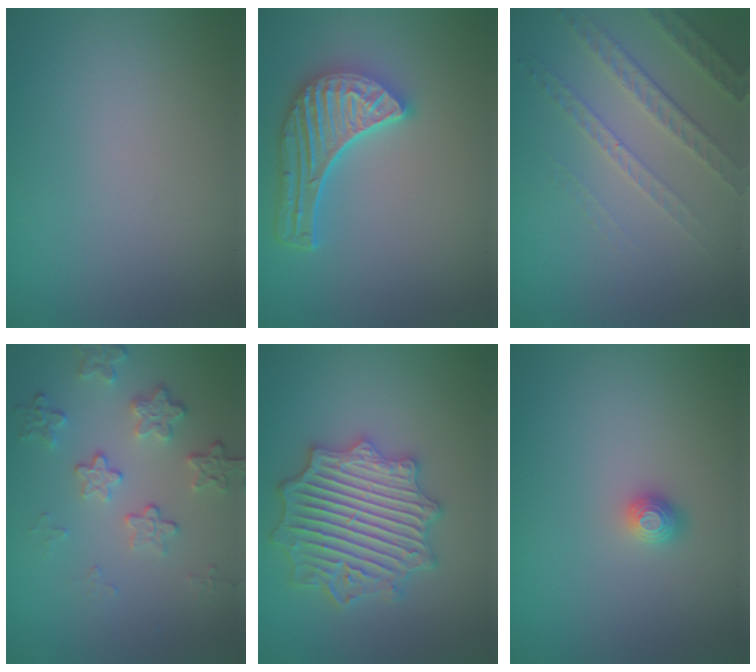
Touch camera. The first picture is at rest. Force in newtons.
{"total": 5.4, "press": 4.5, "slide": 3.0}
{"total": 3.3, "press": 2.8, "slide": 1.7}
{"total": 4.0, "press": 3.1, "slide": 2.6}
{"total": 6.6, "press": 6.5, "slide": 1.0}
{"total": 1.1, "press": 1.0, "slide": 0.5}